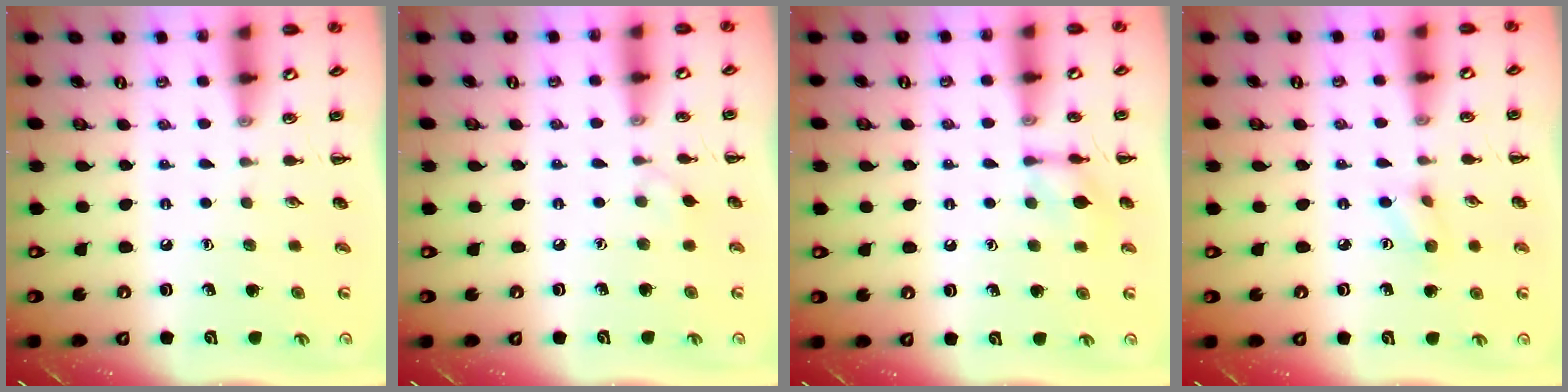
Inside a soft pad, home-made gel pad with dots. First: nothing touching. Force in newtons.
{"total": 2.9, "press": 2.7, "slide": 1.1}
{"total": 7.4, "press": 7.4, "slide": 0.2}
{"total": 3.5, "press": 3.4, "slide": 0.7}